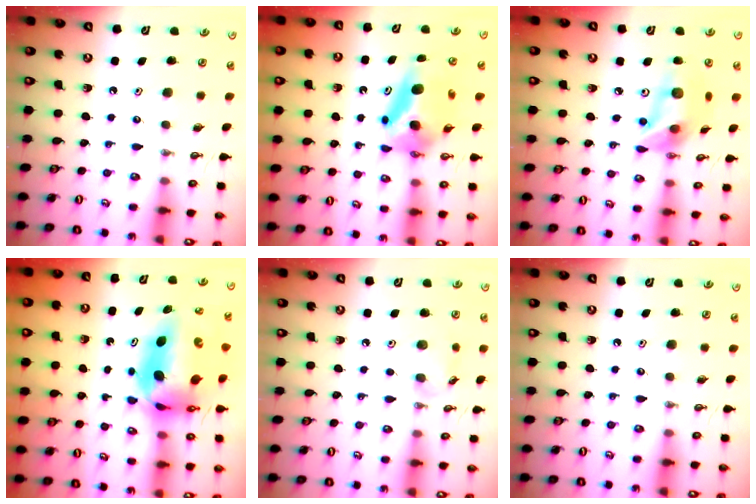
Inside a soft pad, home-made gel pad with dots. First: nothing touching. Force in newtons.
{"total": 8.5, "press": 5.4, "slide": 6.5}
{"total": 14.6, "press": 14.2, "slide": 3.4}
{"total": 9.7, "press": 8.3, "slide": 4.9}
{"total": 5.2, "press": 5.0, "slide": 1.4}
{"total": 0.0}